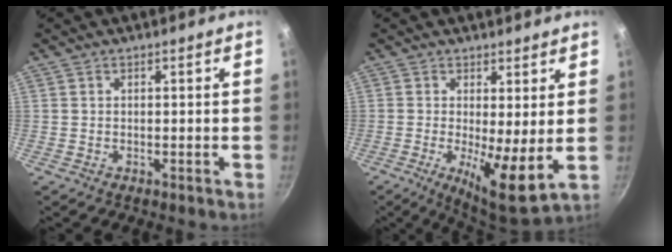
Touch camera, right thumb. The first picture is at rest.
{"total": 9.7, "force": [0.0, 2.5, 9.4], "torque": [-0.147, -0.027, 0.001]}